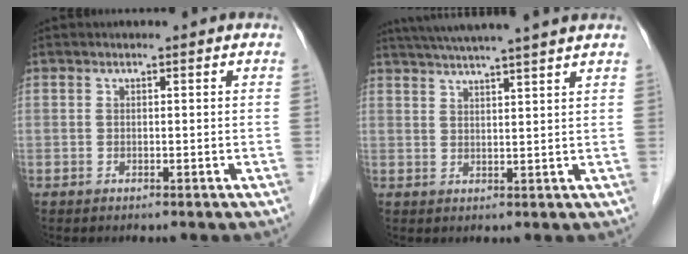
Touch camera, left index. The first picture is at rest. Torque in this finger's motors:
{"motor_torque": [0.79, -0.95, 0.53, 0.13]}